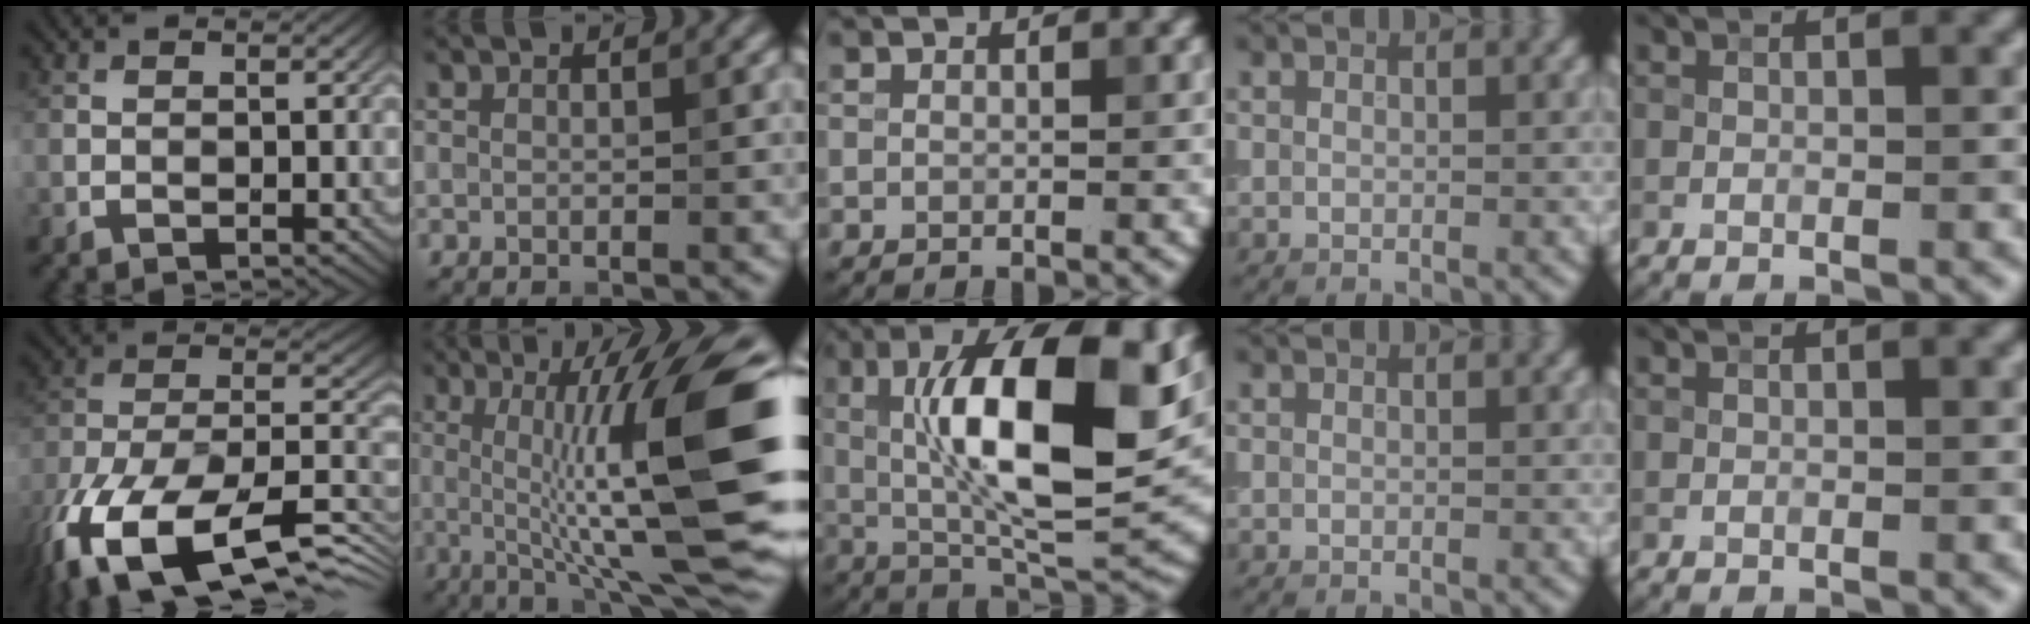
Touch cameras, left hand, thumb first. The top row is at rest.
{"thumb": {"total": 20.7, "force": [-12.1, 9.9, 13.6], "torque": [-0.289, -0.036, -0.187]}, "index": {"total": 14.5, "force": [-0.3, 2.9, 14.2], "torque": [-0.191, 0.017, -0.010]}, "middle": {"total": 13.6, "force": [2.2, 4.7, 12.6], "torque": [-0.196, 0.002, 0.033]}}